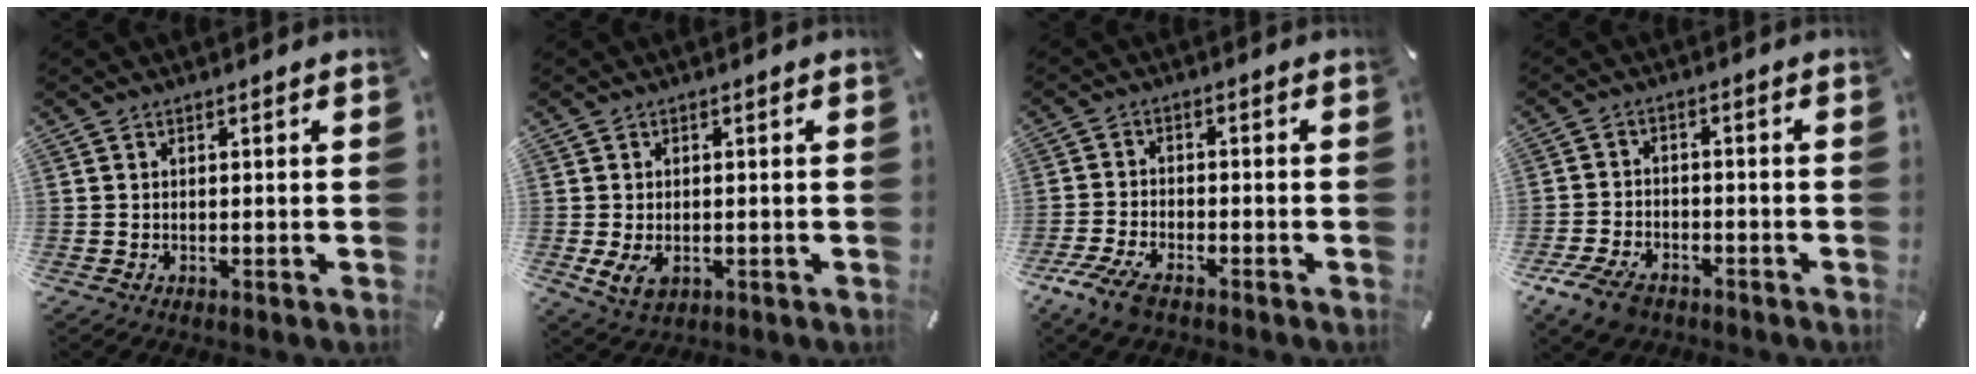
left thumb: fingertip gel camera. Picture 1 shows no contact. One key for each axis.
{"total": 3.5, "fx": -0.7, "fy": 2.6, "fz": 2.3, "tx": -0.052, "ty": -0.005, "tz": -0.017}
{"total": 6.3, "fx": -4.4, "fy": 2.6, "fz": 3.6, "tx": -0.093, "ty": 0.009, "tz": -0.086}
{"total": 7.2, "fx": -4.6, "fy": 4.4, "fz": 3.3, "tx": -0.076, "ty": 0.020, "tz": -0.087}